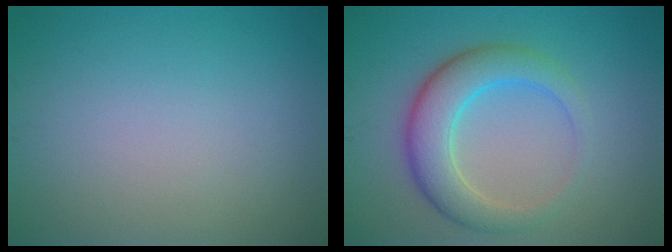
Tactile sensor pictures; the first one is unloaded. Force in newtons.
{"total": 5.4, "press": 5.4, "slide": 0.2}